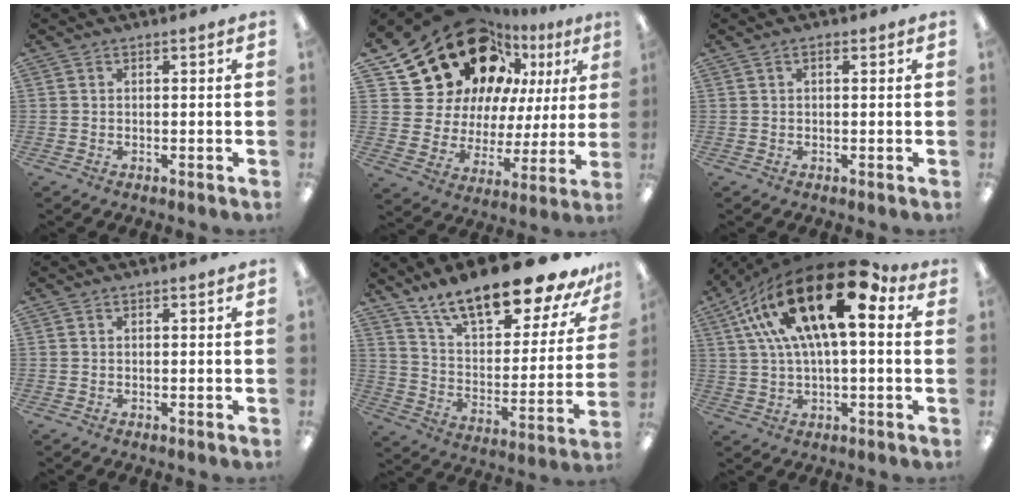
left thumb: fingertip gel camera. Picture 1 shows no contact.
{"total": 20.1, "force": [15.0, 11.5, 6.7], "torque": [-0.130, -0.112, 0.286]}
{"total": 1.1, "force": [0.2, 0.6, 0.9], "torque": [-0.018, 0.004, 0.003]}
{"total": 0.0}
{"total": 22.3, "force": [17.4, 6.8, 12.2], "torque": [-0.199, -0.113, 0.297]}
{"total": 24.5, "force": [10.5, 9.5, 20.0], "torque": [-0.368, -0.049, 0.174]}